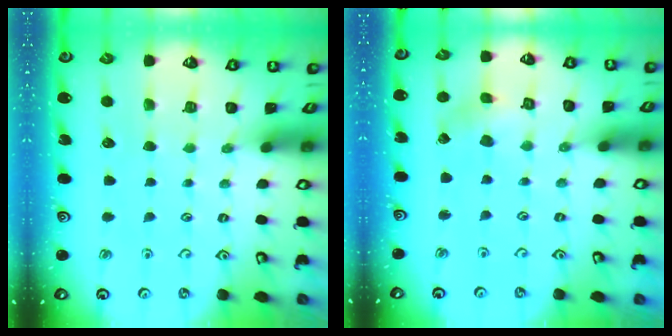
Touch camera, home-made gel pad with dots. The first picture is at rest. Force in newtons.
{"total": 2.3, "press": 2.2, "slide": 0.3}